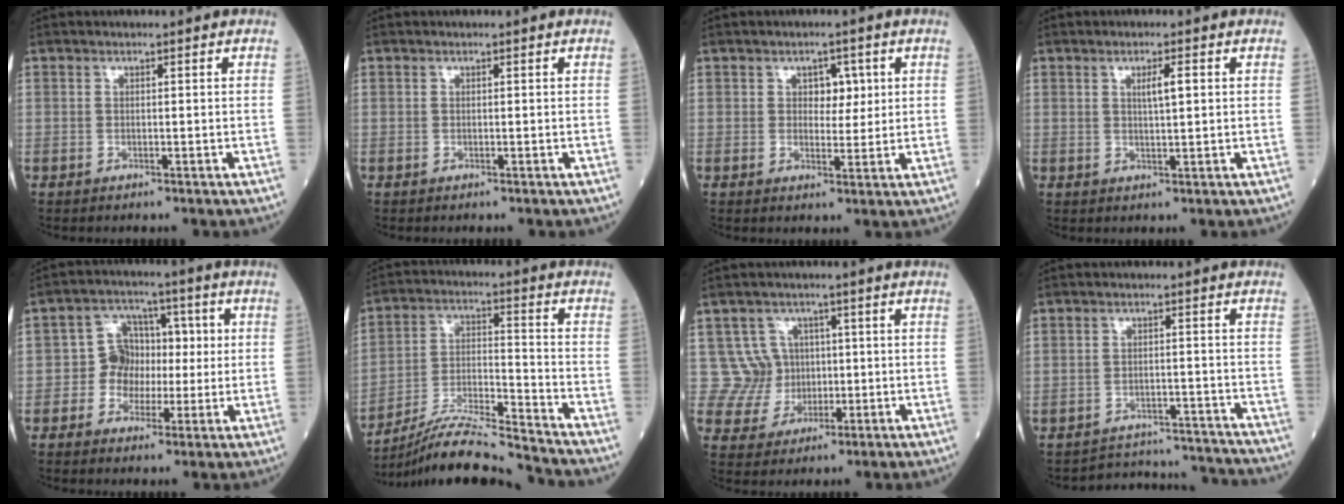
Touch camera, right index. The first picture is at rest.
{"total": 0.0}
{"total": 3.4, "force": [1.1, 2.2, 2.3], "torque": [-0.022, 0.005, 0.015]}
{"total": 2.6, "force": [0.8, 0.3, 2.5], "torque": [-0.042, 0.001, 0.013]}
{"total": 7.3, "force": [-0.4, 6.6, 3.1], "torque": [-0.042, 0.031, -0.009]}
{"total": 13.3, "force": [-12.6, -1.3, 4.0], "torque": [-0.076, 0.008, -0.234]}
{"total": 6.3, "force": [1.0, 6.2, -0.4], "torque": [0.024, 0.020, 0.025]}
{"total": 10.7, "force": [-10.6, 1.2, -0.5], "torque": [0.011, 0.025, -0.136]}